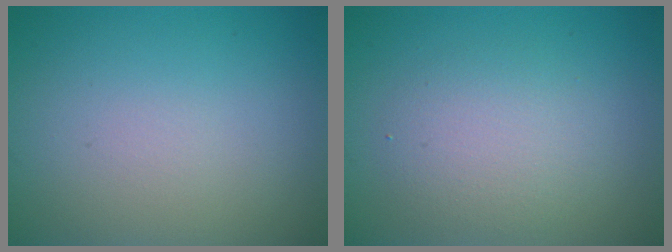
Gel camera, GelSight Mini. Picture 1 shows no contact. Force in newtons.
{"total": 3.1, "press": 3.1, "slide": 0.1}